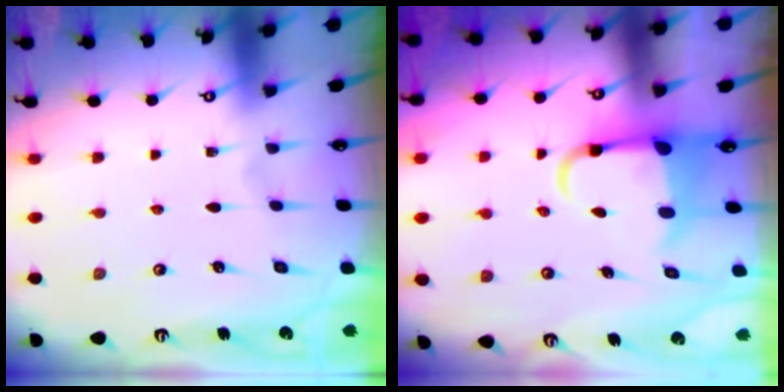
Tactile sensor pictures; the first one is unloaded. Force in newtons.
{"total": 5.4, "press": 5.2, "slide": 1.3}